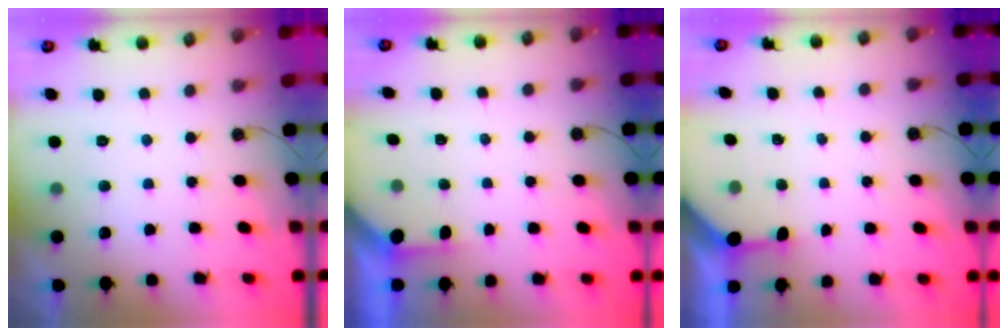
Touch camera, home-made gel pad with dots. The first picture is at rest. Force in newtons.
{"total": 1.9, "press": 1.9, "slide": 0.3}
{"total": 3.4, "press": 3.4, "slide": 0.4}